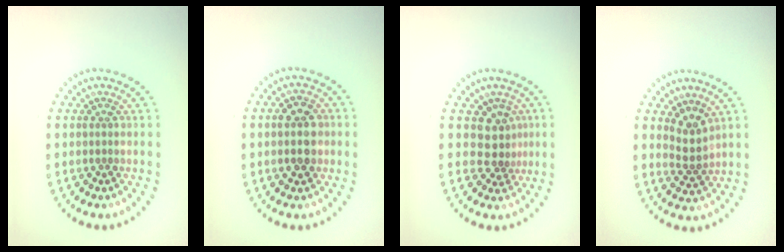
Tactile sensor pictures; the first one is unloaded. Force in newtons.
{"total": 3.5, "press": 3.5, "slide": 0.3}
{"total": 2.8, "press": 2.1, "slide": 1.8}
{"total": 2.3, "press": 1.8, "slide": 1.5}